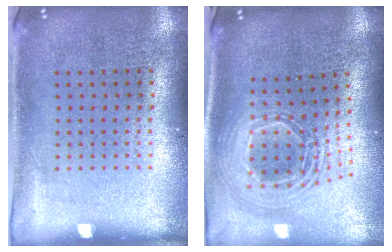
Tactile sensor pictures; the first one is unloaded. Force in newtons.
{"total": 2.3, "press": 1.8, "slide": 1.5}